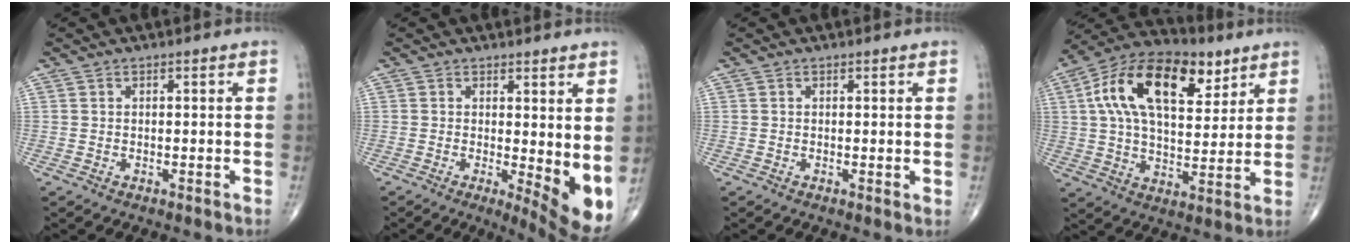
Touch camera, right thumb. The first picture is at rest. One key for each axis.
{"total": 8.8, "fx": 0.7, "fy": 3.1, "fz": 8.2, "tx": -0.105, "ty": -0.022, "tz": 0.016}
{"total": 0.6, "fx": 0.3, "fy": 0.1, "fz": 0.5, "tx": -0.012, "ty": -0.004, "tz": 0.002}
{"total": 20.5, "fx": 8.1, "fy": 10.9, "fz": 15.4, "tx": -0.245, "ty": -0.002, "tz": 0.133}